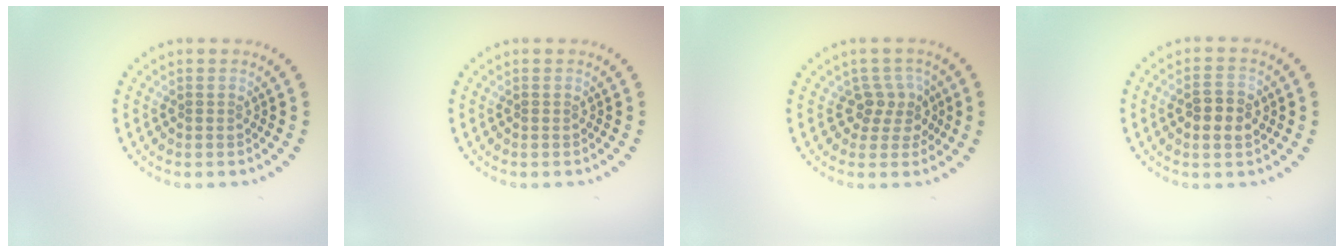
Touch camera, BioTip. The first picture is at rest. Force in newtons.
{"total": 0.0}
{"total": 2.6, "press": 2.0, "slide": 1.8}
{"total": 2.9, "press": 2.9, "slide": 0.2}